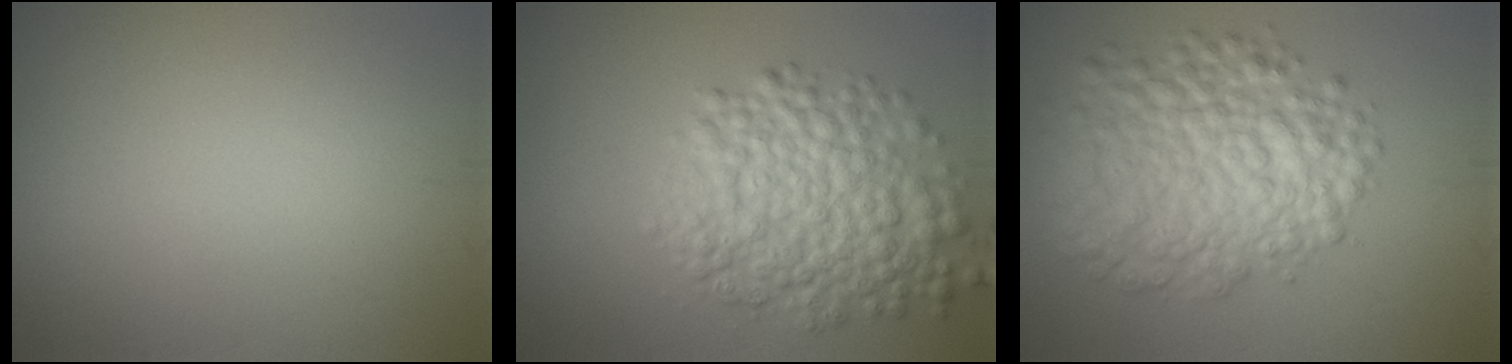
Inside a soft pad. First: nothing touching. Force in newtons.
{"total": 7.6, "press": 7.6, "slide": 0.2}
{"total": 7.8, "press": 7.8, "slide": 0.2}